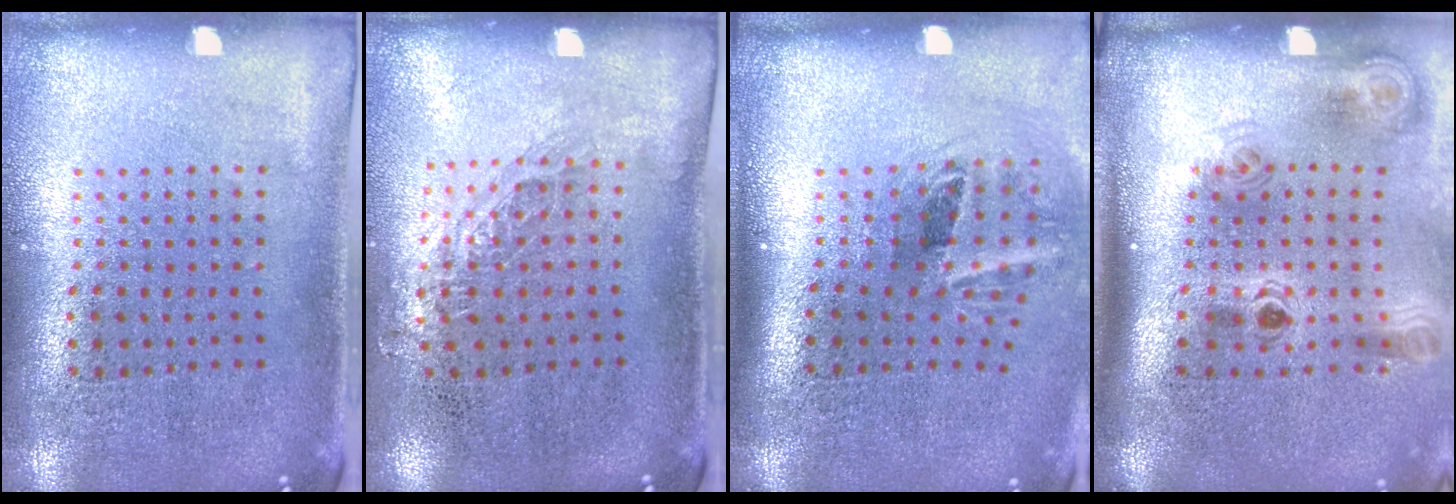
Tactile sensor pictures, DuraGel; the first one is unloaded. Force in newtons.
{"total": 0.8, "press": 0.8, "slide": 0.2}
{"total": 2.0, "press": 1.2, "slide": 1.6}
{"total": 2.1, "press": 1.4, "slide": 1.5}